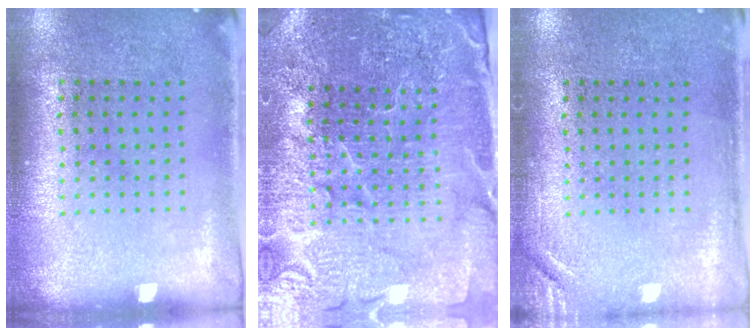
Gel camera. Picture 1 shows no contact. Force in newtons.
{"total": 5.0, "press": 4.7, "slide": 1.8}
{"total": 1.5, "press": 1.5, "slide": 0.3}